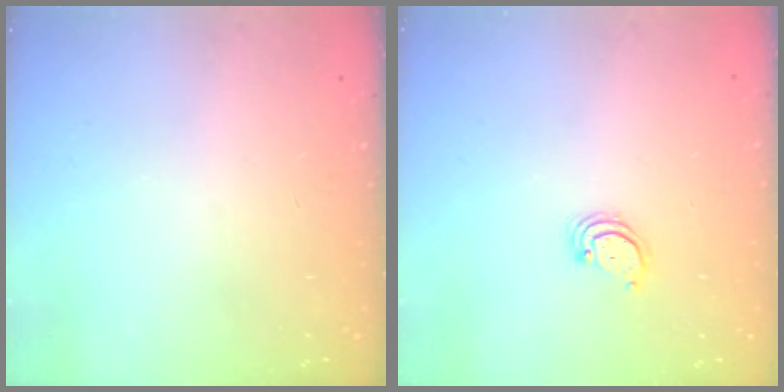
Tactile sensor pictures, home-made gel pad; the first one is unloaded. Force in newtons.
{"total": 2.5, "press": 2.5, "slide": 0.3}